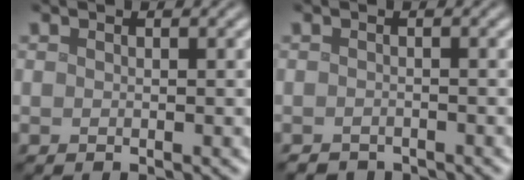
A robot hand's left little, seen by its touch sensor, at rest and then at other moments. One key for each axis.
{"total": 1.4, "fx": -1.4, "fy": 0.4, "fz": 0.0, "tx": 0.005, "ty": -0.003, "tz": -0.021}